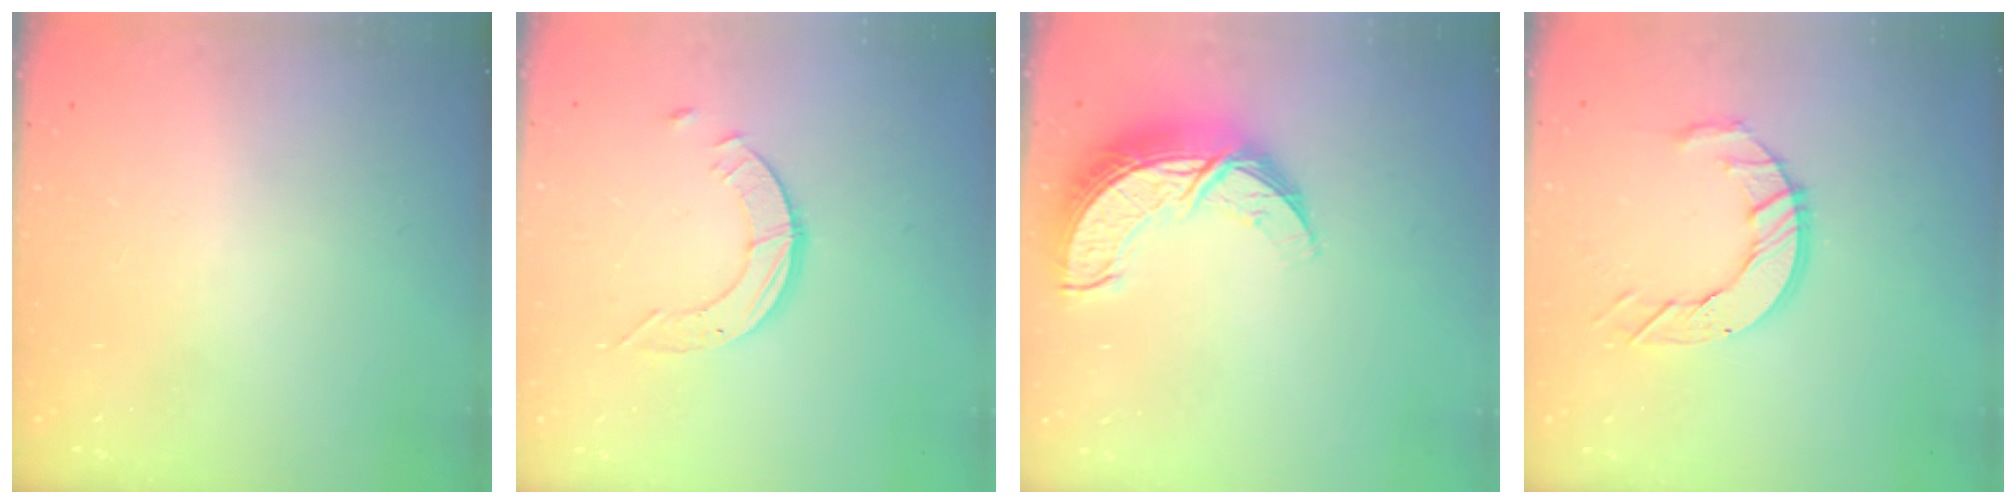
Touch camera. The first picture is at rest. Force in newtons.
{"total": 3.7, "press": 3.6, "slide": 0.4}
{"total": 11.4, "press": 11.4, "slide": 0.8}
{"total": 9.1, "press": 9.1, "slide": 0.9}